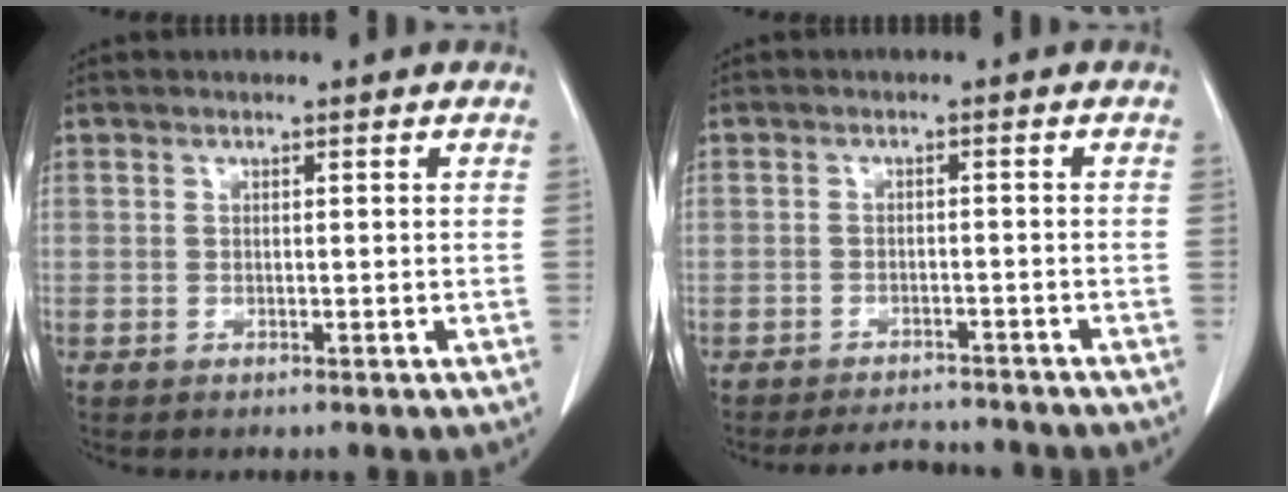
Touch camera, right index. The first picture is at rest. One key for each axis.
{"total": 5.3, "fx": -5.1, "fy": 1.3, "fz": 0.5, "tx": -0.004, "ty": 0.000, "tz": -0.072}